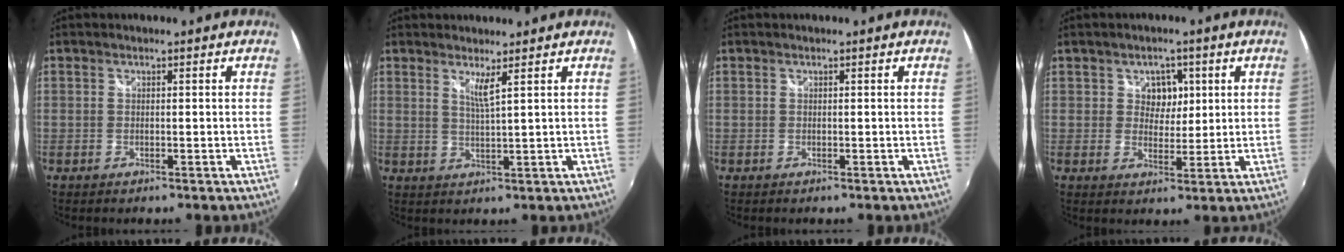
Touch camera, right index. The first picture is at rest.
{"total": 2.7, "force": [1.7, -0.5, 2.0], "torque": [-0.041, -0.011, 0.026]}
{"total": 0.0}
{"total": 4.4, "force": [1.4, 3.7, 1.9], "torque": [-0.022, 0.006, 0.022]}